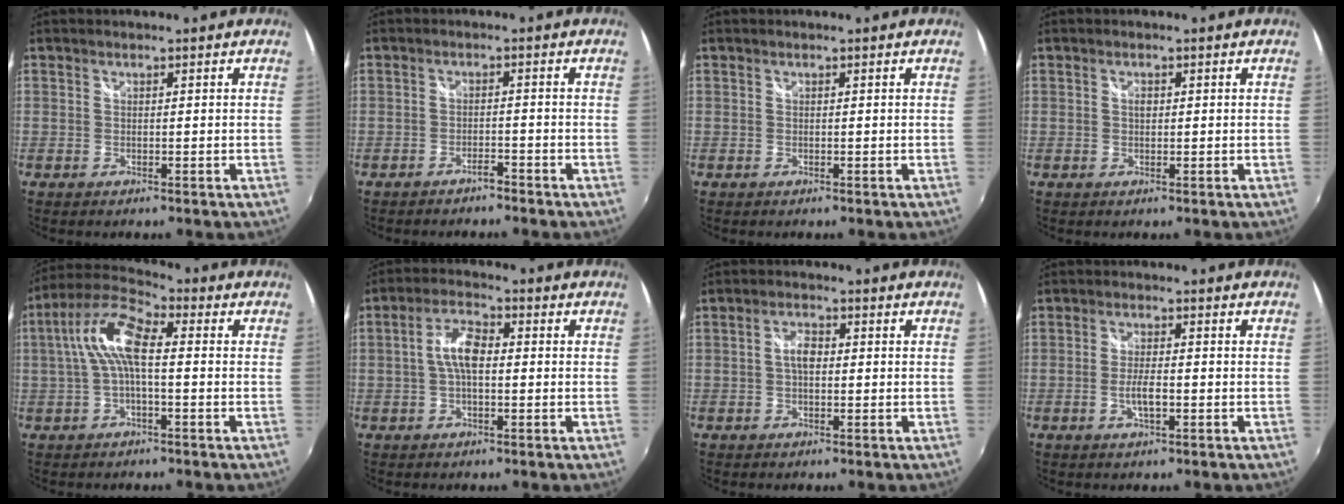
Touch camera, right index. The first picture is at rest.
{"total": 2.2, "force": [-2.1, 0.5, 0.7], "torque": [-0.020, 0.000, -0.033]}
{"total": 0.0}
{"total": 1.0, "force": [0.1, 0.7, 0.7], "torque": [-0.011, 0.003, 0.001]}
{"total": 9.7, "force": [0.4, 3.3, 9.1], "torque": [-0.190, 0.025, 0.004]}
{"total": 5.8, "force": [-0.3, 2.6, 5.2], "torque": [-0.105, 0.015, -0.007]}
{"total": 3.0, "force": [-0.1, 1.6, 2.5], "torque": [-0.047, 0.008, -0.003]}
{"total": 3.6, "force": [-1.2, 0.9, 3.3], "torque": [-0.068, -0.001, -0.022]}